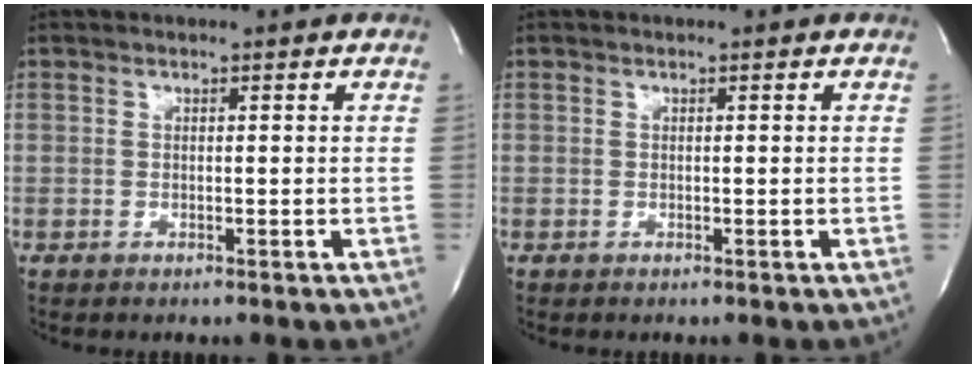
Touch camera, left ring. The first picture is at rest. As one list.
[{"total": 0.0}]